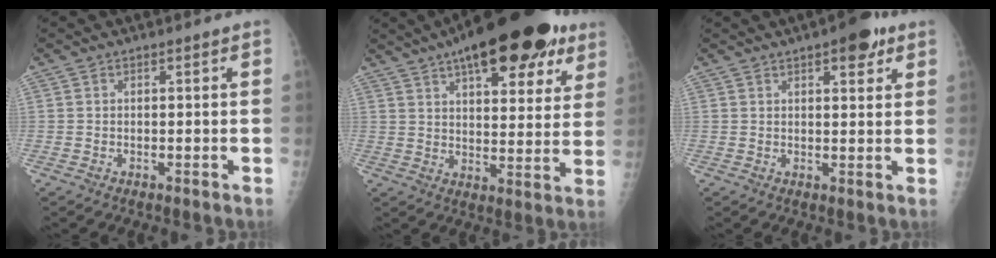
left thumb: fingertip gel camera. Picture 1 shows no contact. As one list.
[{"total": 23.5, "force": [14.0, 9.3, 16.4], "torque": [-0.209, -0.017, 0.201]}, {"total": 6.3, "force": [3.6, 2.5, 4.6], "torque": [-0.042, -0.012, 0.042]}]